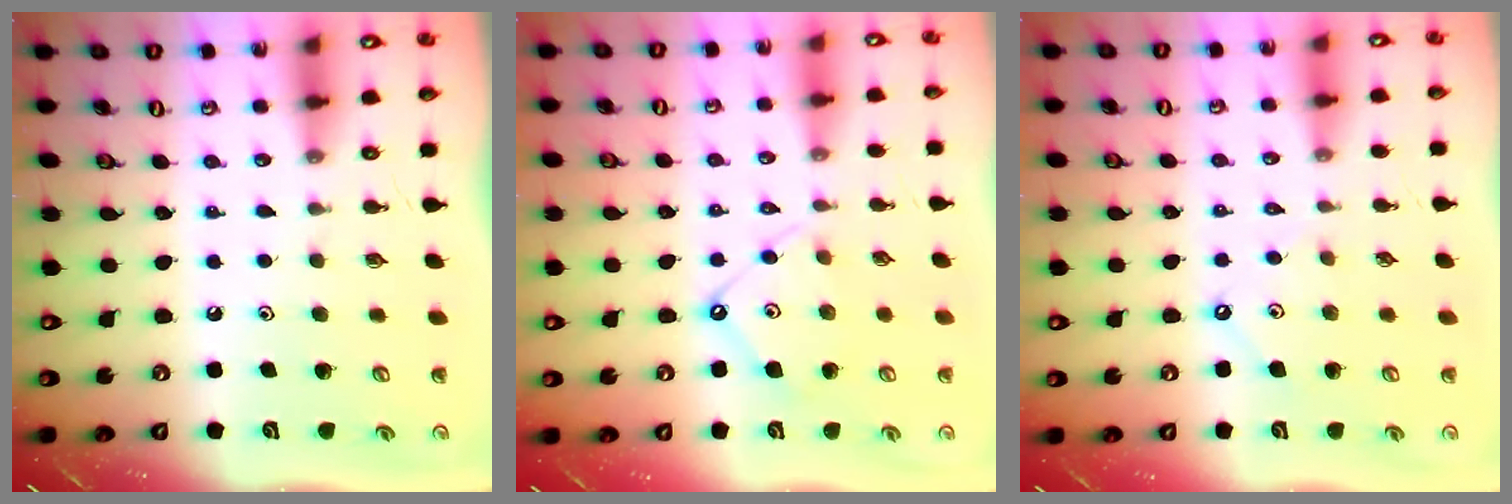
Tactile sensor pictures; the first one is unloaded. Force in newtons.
{"total": 8.9, "press": 8.9, "slide": 0.8}
{"total": 2.6, "press": 2.6, "slide": 0.4}